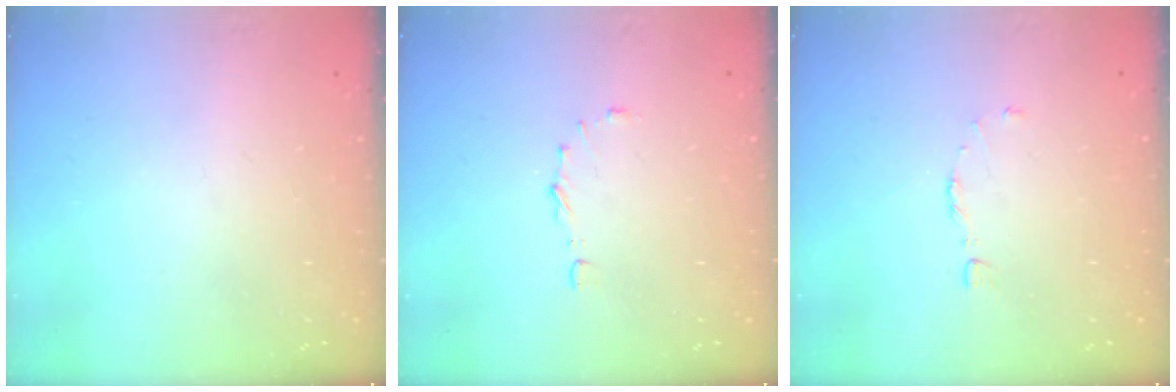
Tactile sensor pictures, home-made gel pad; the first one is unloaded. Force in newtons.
{"total": 4.6, "press": 4.5, "slide": 0.6}
{"total": 4.0, "press": 3.9, "slide": 0.4}